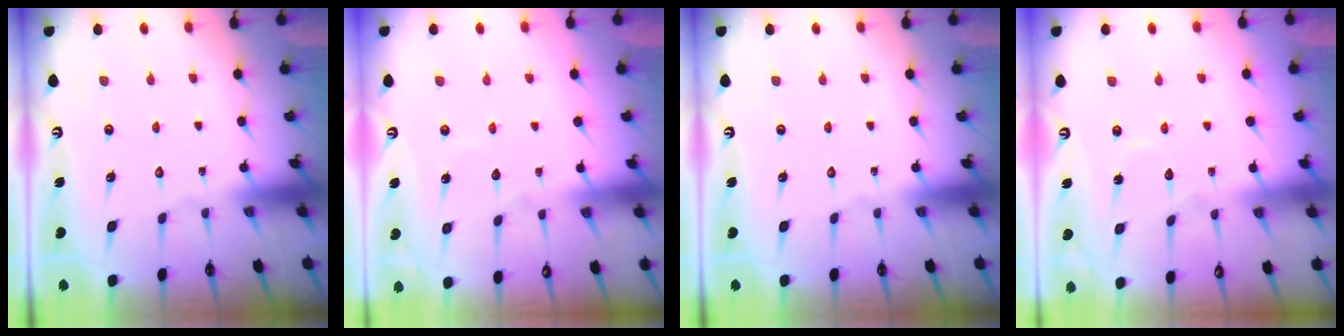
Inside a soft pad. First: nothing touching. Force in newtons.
{"total": 3.1, "press": 3.1, "slide": 0.3}
{"total": 0.0}
{"total": 3.9, "press": 3.9, "slide": 0.4}